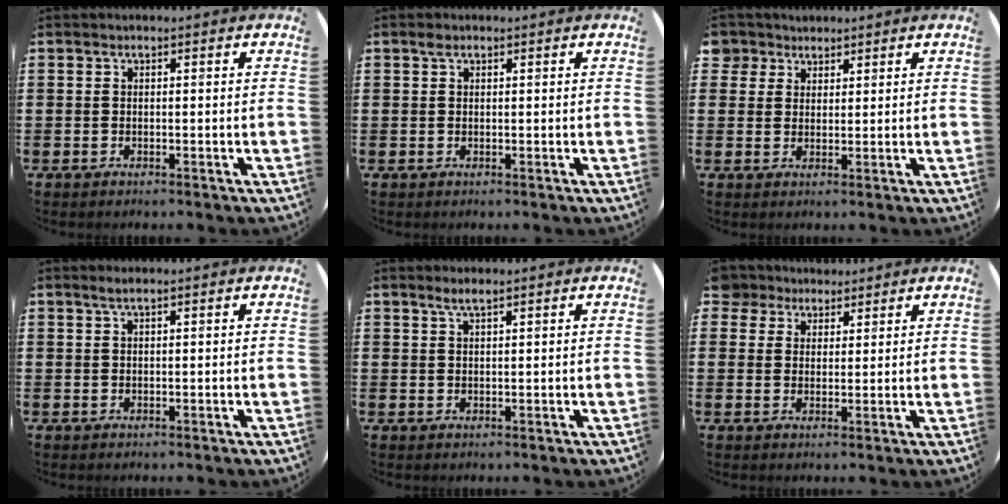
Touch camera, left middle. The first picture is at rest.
{"total": 0.7, "force": [0.5, 0.4, 0.4], "torque": [-0.002, -0.001, 0.007]}
{"total": 3.1, "force": [2.3, 2.0, -0.2], "torque": [0.001, 0.004, 0.045]}
{"total": 1.2, "force": [0.7, 0.0, 0.9], "torque": [-0.018, 0.001, 0.013]}
{"total": 1.8, "force": [1.4, 0.1, 1.1], "torque": [-0.023, 0.002, 0.026]}
{"total": 4.0, "force": [3.4, 2.1, -0.2], "torque": [-0.005, -0.001, 0.065]}